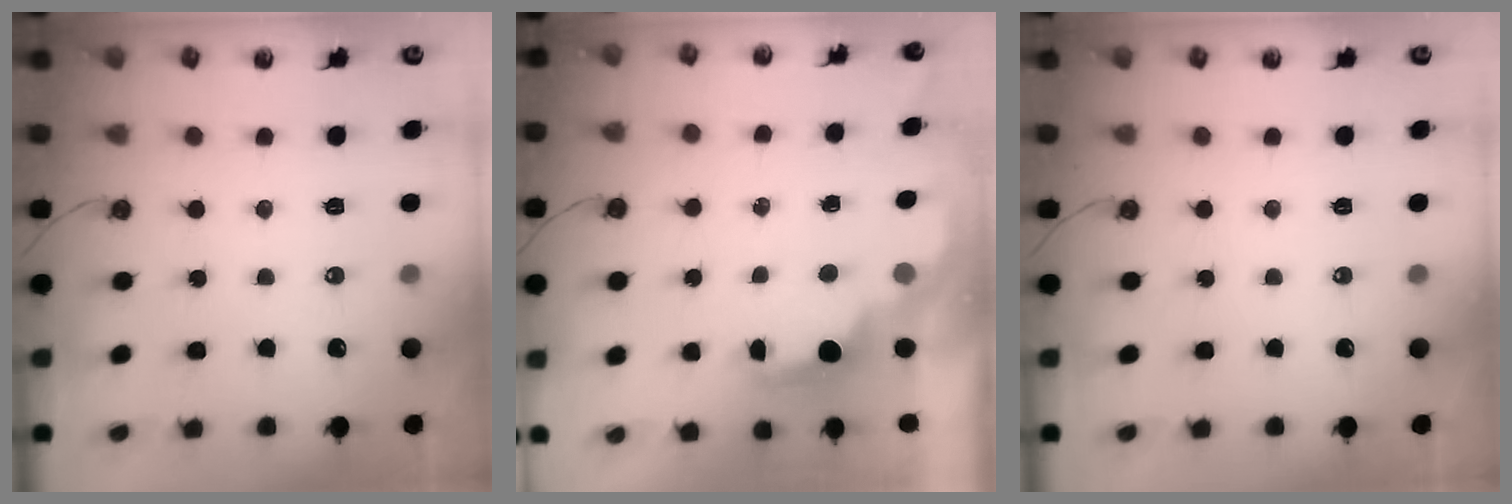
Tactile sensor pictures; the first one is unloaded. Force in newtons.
{"total": 1.9, "press": 1.7, "slide": 0.8}
{"total": 0.0}